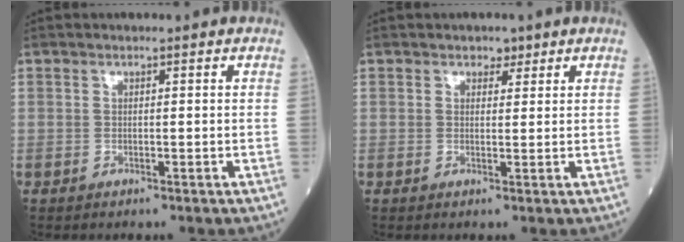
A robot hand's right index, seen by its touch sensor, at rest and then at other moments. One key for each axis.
{"total": 1.5, "fx": 1.0, "fy": 1.0, "fz": 0.5, "tx": -0.002, "ty": -0.001, "tz": 0.012}